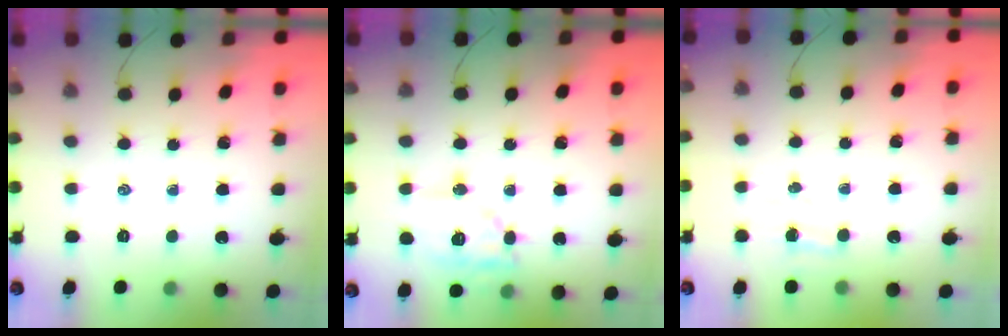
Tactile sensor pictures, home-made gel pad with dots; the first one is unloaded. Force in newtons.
{"total": 12.3, "press": 12.1, "slide": 1.7}
{"total": 2.5, "press": 2.3, "slide": 0.8}